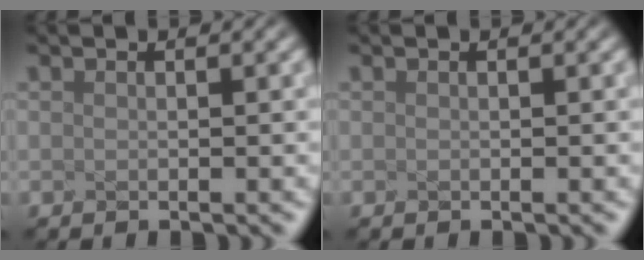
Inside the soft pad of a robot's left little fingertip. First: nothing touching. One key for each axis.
{"total": 0.0}